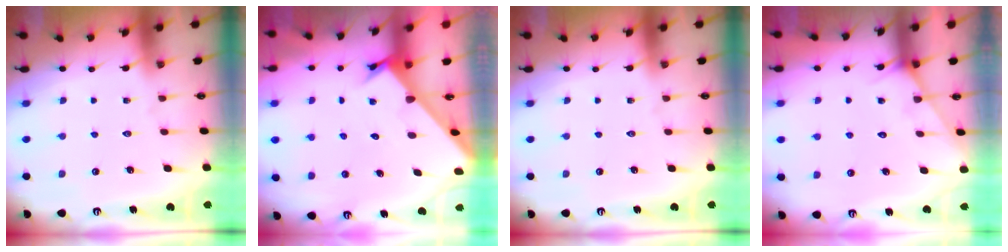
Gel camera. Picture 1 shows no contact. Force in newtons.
{"total": 2.1, "press": 2.1, "slide": 0.2}
{"total": 0.0}
{"total": 4.1, "press": 4.1, "slide": 0.4}